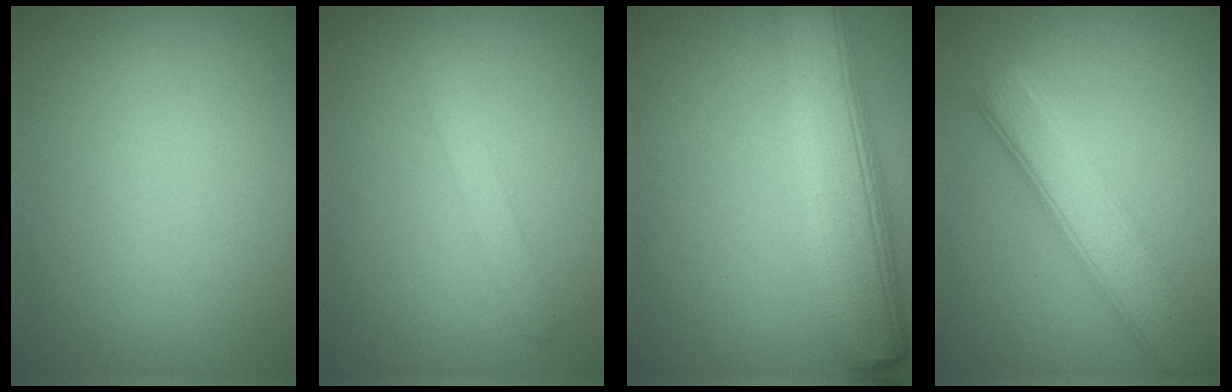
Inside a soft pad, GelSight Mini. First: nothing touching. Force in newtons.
{"total": 1.4, "press": 1.4, "slide": 0.1}
{"total": 8.5, "press": 8.5, "slide": 0.5}
{"total": 5.0, "press": 5.0, "slide": 0.2}